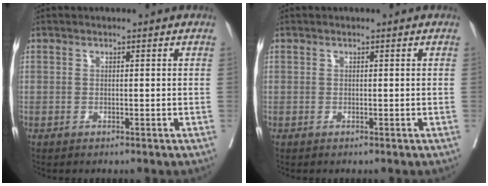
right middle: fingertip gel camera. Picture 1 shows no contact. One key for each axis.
{"total": 0.0}